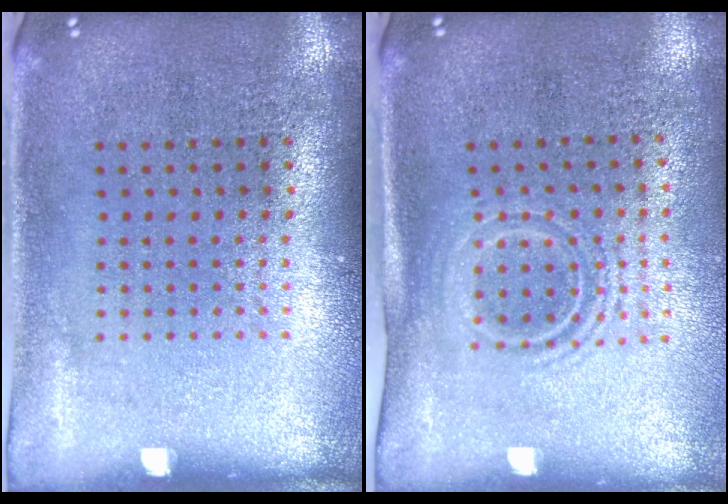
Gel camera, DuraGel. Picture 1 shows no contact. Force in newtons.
{"total": 1.6, "press": 1.2, "slide": 1.0}